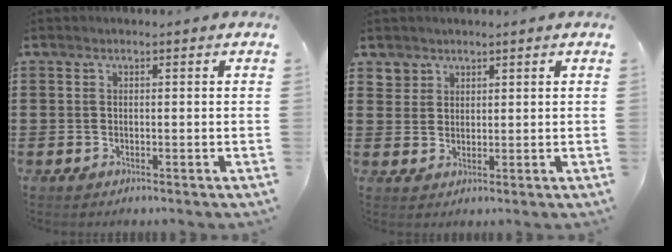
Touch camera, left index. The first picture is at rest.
{"total": 2.6, "force": [1.9, 1.8, -0.1], "torque": [-0.008, 0.005, 0.037]}